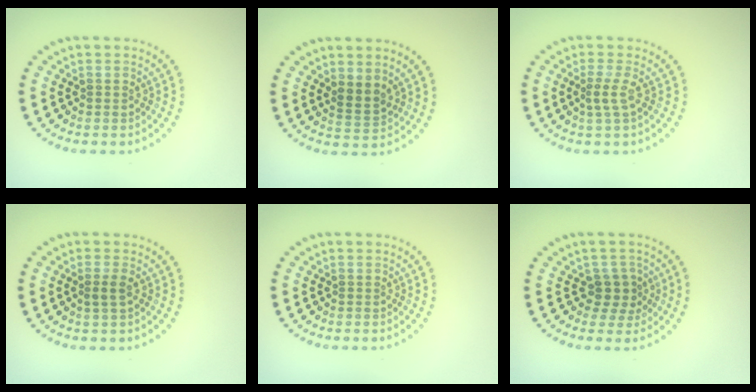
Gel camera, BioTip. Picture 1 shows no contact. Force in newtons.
{"total": 2.0, "press": 1.6, "slide": 1.2}
{"total": 1.6, "press": 1.1, "slide": 1.2}
{"total": 1.3, "press": 1.2, "slide": 0.5}
{"total": 0.0}
{"total": 2.3, "press": 1.9, "slide": 1.4}